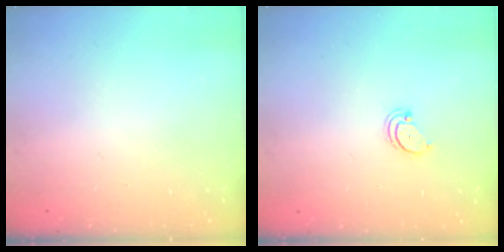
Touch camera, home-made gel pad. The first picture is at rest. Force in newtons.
{"total": 1.9, "press": 1.9, "slide": 0.2}